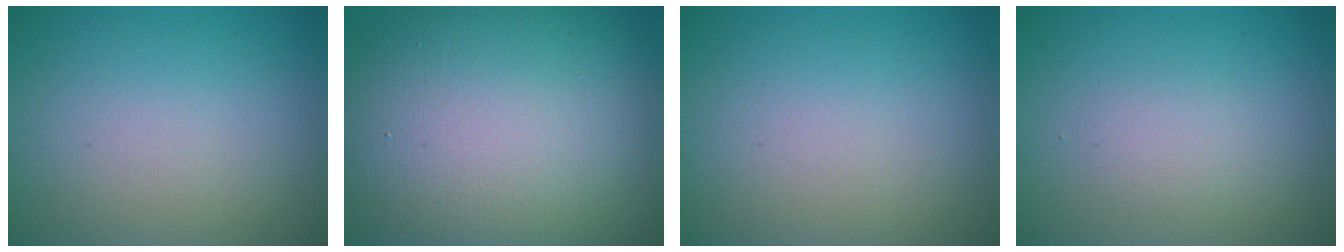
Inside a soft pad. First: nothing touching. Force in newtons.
{"total": 17.2, "press": 17.2, "slide": 1.3}
{"total": 0.0}
{"total": 1.2, "press": 1.2, "slide": 0.0}